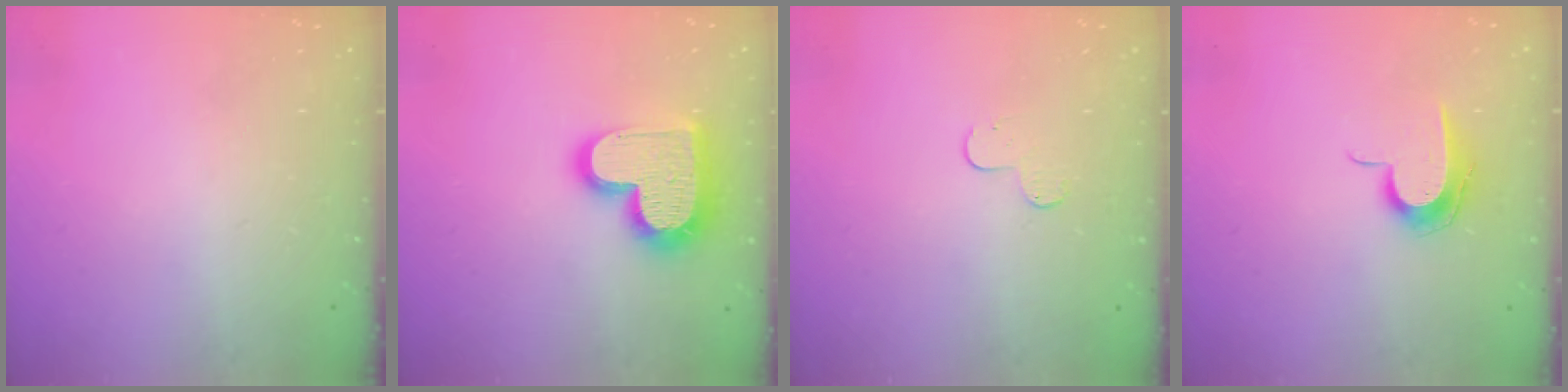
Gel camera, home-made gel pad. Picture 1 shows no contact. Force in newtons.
{"total": 18.9, "press": 18.9, "slide": 1.3}
{"total": 3.9, "press": 3.9, "slide": 0.4}
{"total": 8.8, "press": 8.8, "slide": 0.8}